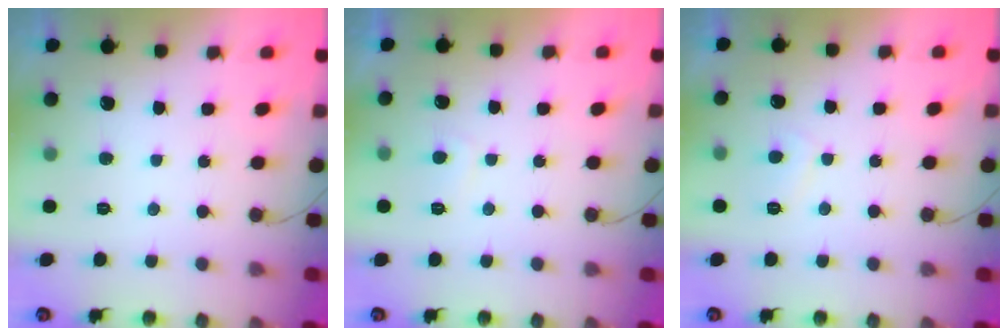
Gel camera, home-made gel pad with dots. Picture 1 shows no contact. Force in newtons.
{"total": 1.6, "press": 1.5, "slide": 0.5}
{"total": 1.9, "press": 1.8, "slide": 0.4}